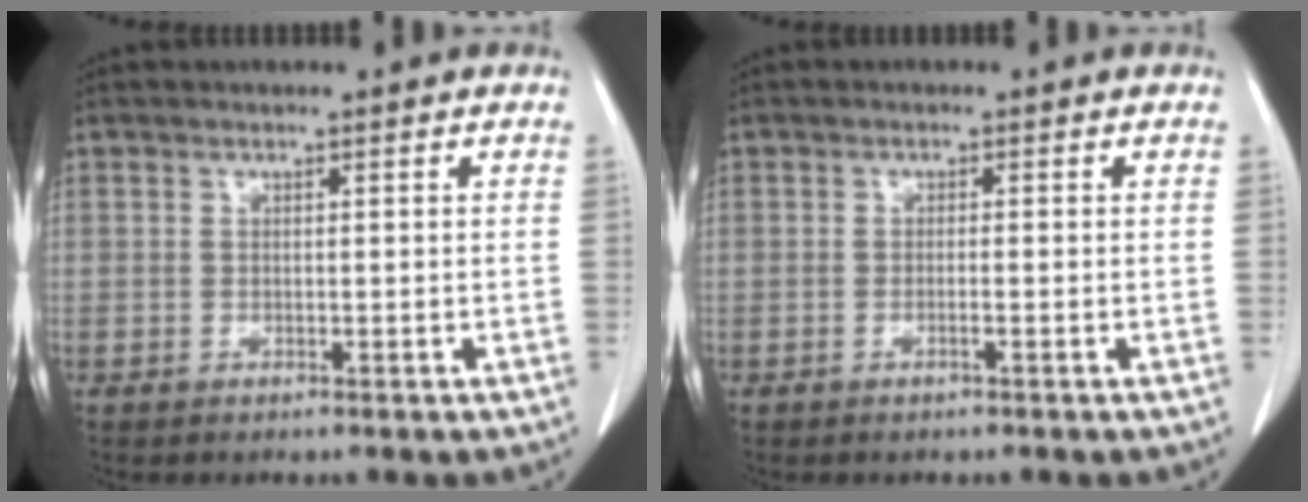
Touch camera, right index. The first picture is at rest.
{"total": 0.8, "force": [-0.5, -0.2, 0.7], "torque": [-0.013, 0.001, -0.007]}